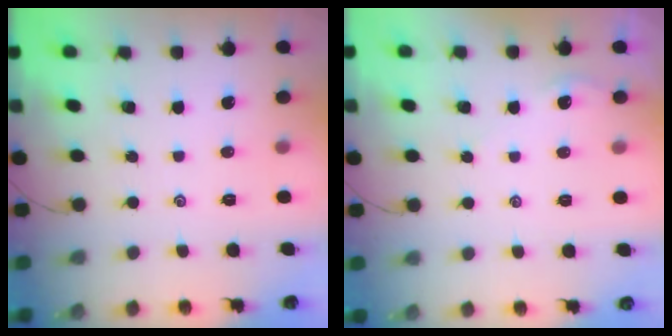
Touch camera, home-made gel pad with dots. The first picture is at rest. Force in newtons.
{"total": 0.6, "press": 0.5, "slide": 0.3}